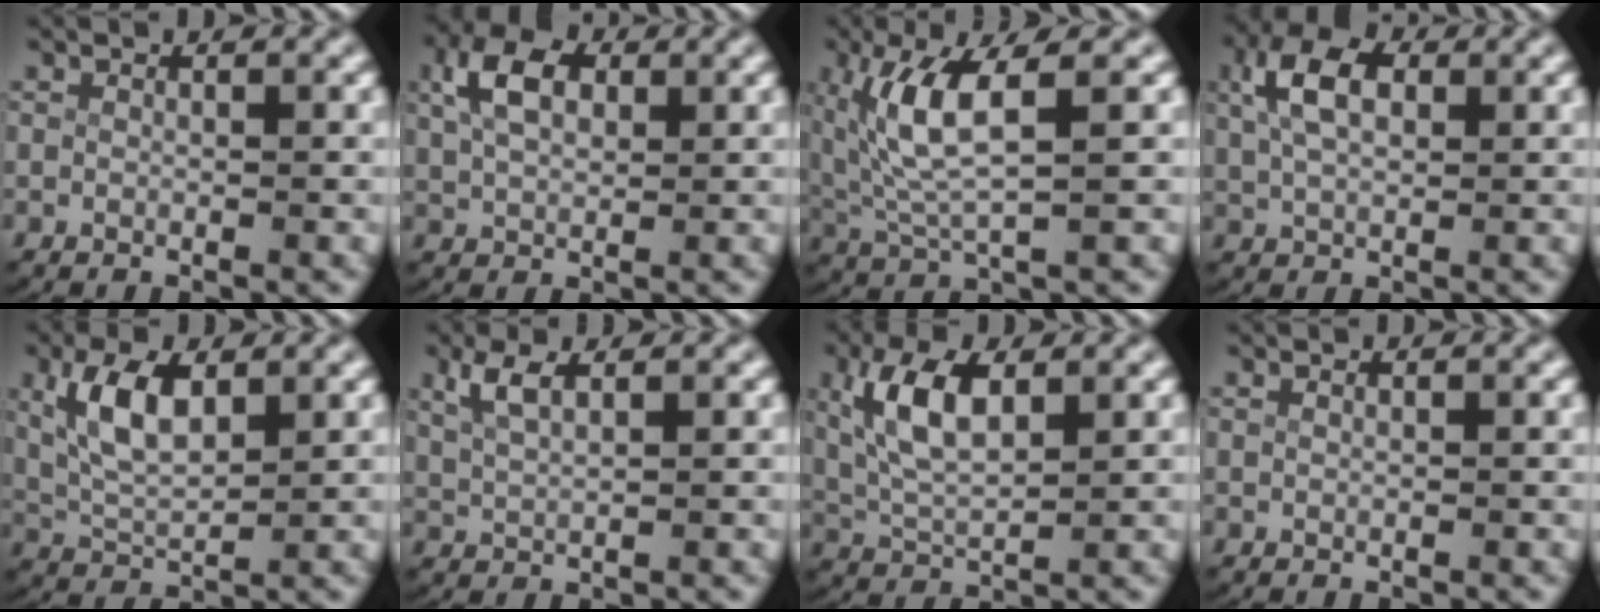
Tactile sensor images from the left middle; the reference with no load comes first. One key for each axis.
{"total": 4.3, "fx": 1.6, "fy": 2.5, "fz": 3.0, "tx": -0.069, "ty": -0.003, "tz": 0.034}
{"total": 5.7, "fx": 1.0, "fy": 2.2, "fz": 5.1, "tx": -0.125, "ty": -0.008, "tz": 0.031}
{"total": 4.6, "fx": 1.6, "fy": 2.6, "fz": 3.5, "tx": -0.080, "ty": -0.001, "tz": 0.033}
{"total": 5.4, "fx": 1.7, "fy": 2.8, "fz": 4.3, "tx": -0.103, "ty": -0.010, "tz": 0.039}
{"total": 2.2, "fx": 1.4, "fy": 0.6, "fz": 1.6, "tx": -0.045, "ty": -0.003, "tz": 0.036}
{"total": 6.0, "fx": 2.0, "fy": 3.1, "fz": 4.8, "tx": -0.114, "ty": -0.008, "tz": 0.043}
{"total": 0.0}